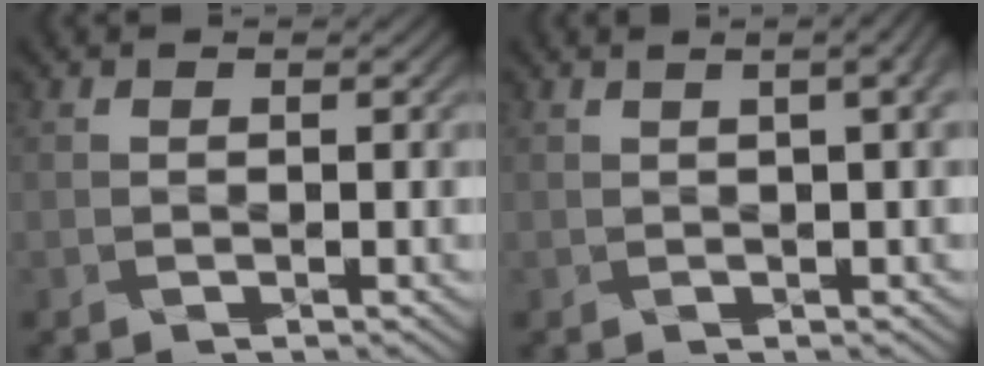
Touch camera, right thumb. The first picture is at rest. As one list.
[{"total": 4.2, "force": [1.2, 1.6, 3.7], "torque": [-0.037, 0.016, -0.001]}]